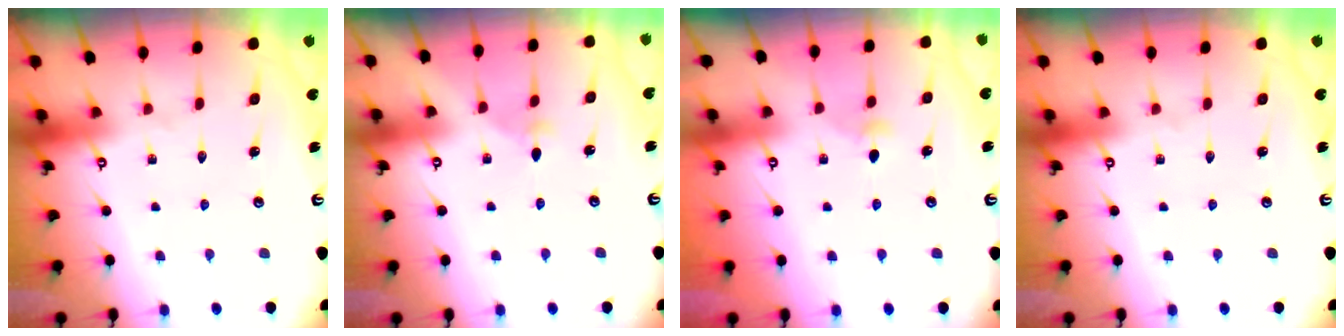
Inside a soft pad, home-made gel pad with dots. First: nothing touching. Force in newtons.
{"total": 3.0, "press": 2.9, "slide": 0.5}
{"total": 3.0, "press": 2.9, "slide": 0.8}
{"total": 0.0}